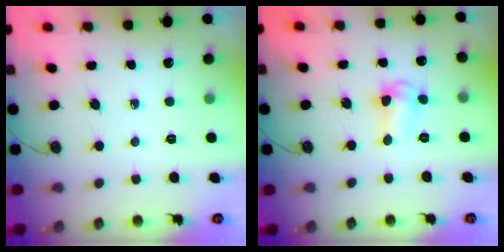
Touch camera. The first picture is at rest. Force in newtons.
{"total": 6.4, "press": 5.5, "slide": 3.3}